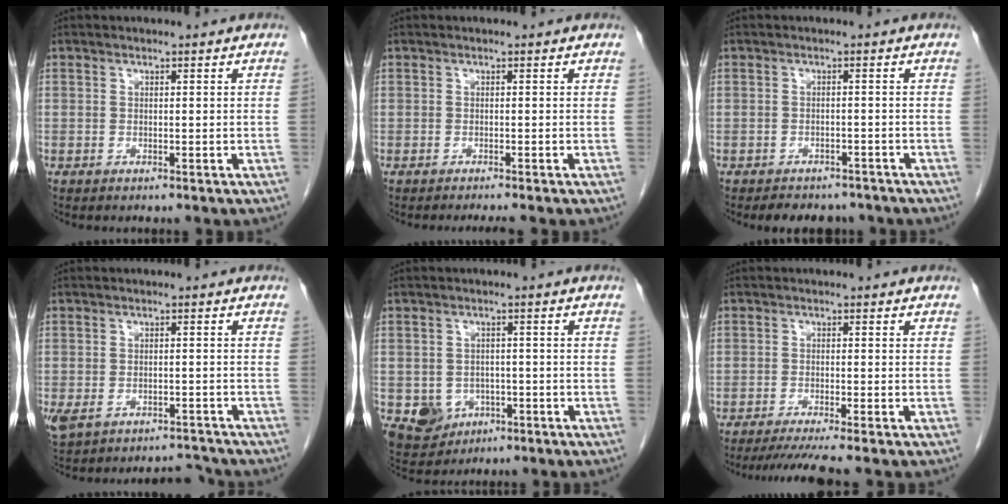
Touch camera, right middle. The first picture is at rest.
{"total": 2.4, "force": [-2.1, -0.3, 1.1], "torque": [-0.011, -0.003, -0.031]}
{"total": 6.6, "force": [-5.8, 2.7, 1.6], "torque": [-0.016, 0.001, -0.071]}
{"total": 5.1, "force": [-4.0, 2.2, 2.1], "torque": [-0.046, 0.011, -0.063]}
{"total": 5.6, "force": [-2.1, 4.9, 1.7], "torque": [-0.031, 0.004, -0.022]}
{"total": 5.7, "force": [-4.7, -1.2, 3.0], "torque": [-0.039, -0.018, -0.078]}